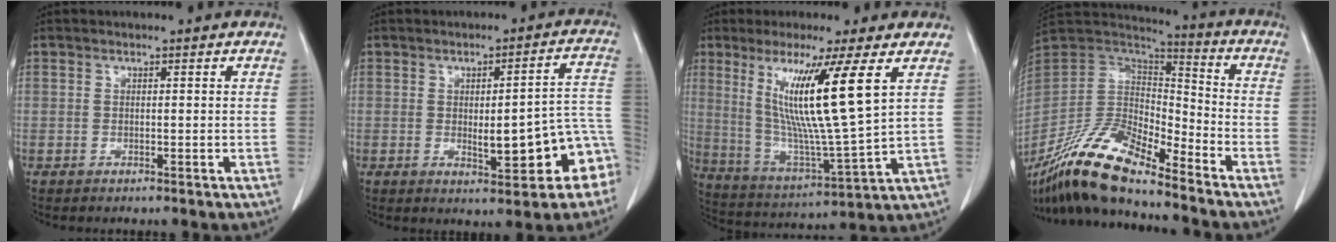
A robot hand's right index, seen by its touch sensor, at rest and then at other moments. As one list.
[{"total": 10.9, "force": [-3.2, 2.5, 10.1], "torque": [-0.113, 0.024, -0.033]}, {"total": 15.3, "force": [5.5, -1.2, 14.2], "torque": [-0.264, -0.027, 0.099]}, {"total": 17.8, "force": [-14.1, 3.8, 10.2], "torque": [-0.204, -0.003, -0.272]}]